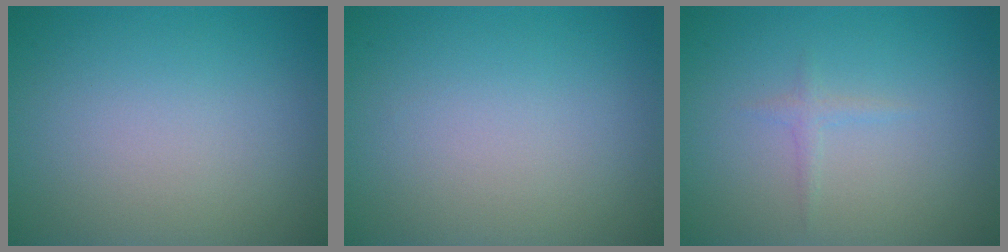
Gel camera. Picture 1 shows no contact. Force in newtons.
{"total": 0.0}
{"total": 0.8, "press": 0.8, "slide": 0.1}